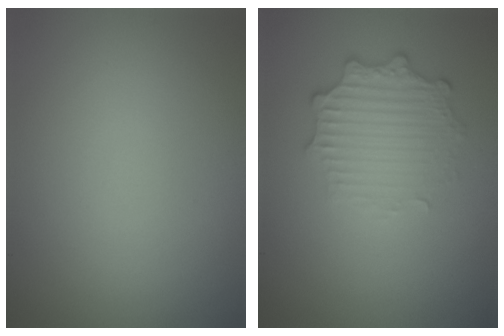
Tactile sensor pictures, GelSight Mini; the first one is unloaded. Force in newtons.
{"total": 3.3, "press": 2.7, "slide": 2.0}